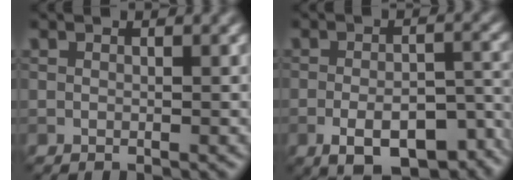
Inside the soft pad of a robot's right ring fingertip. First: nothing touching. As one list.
[{"total": 9.4, "force": [-4.8, 4.0, 7.0], "torque": [-0.104, -0.015, -0.063]}]